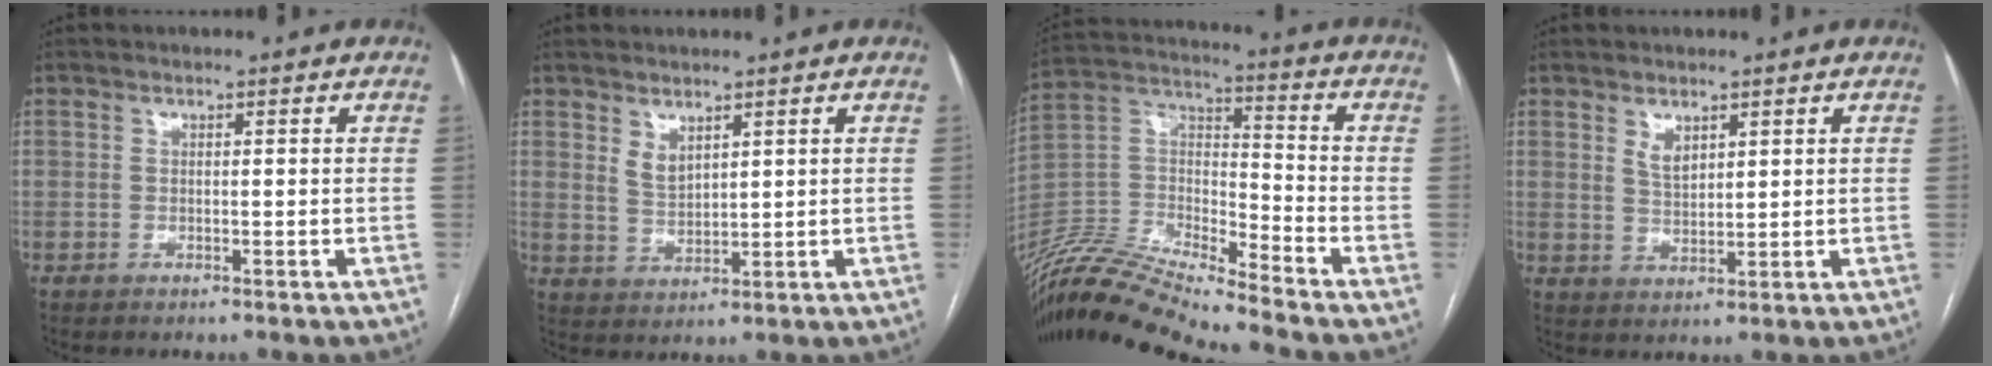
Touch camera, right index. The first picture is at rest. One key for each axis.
{"total": 3.1, "fx": 2.1, "fy": 1.4, "fz": 1.8, "tx": -0.037, "ty": -0.007, "tz": 0.051}
{"total": 17.7, "fx": -16.7, "fy": -0.1, "fz": 6.0, "tx": -0.112, "ty": 0.029, "tz": -0.316}
{"total": 2.8, "fx": 1.8, "fy": 1.3, "fz": 1.8, "tx": -0.035, "ty": -0.003, "tz": 0.042}